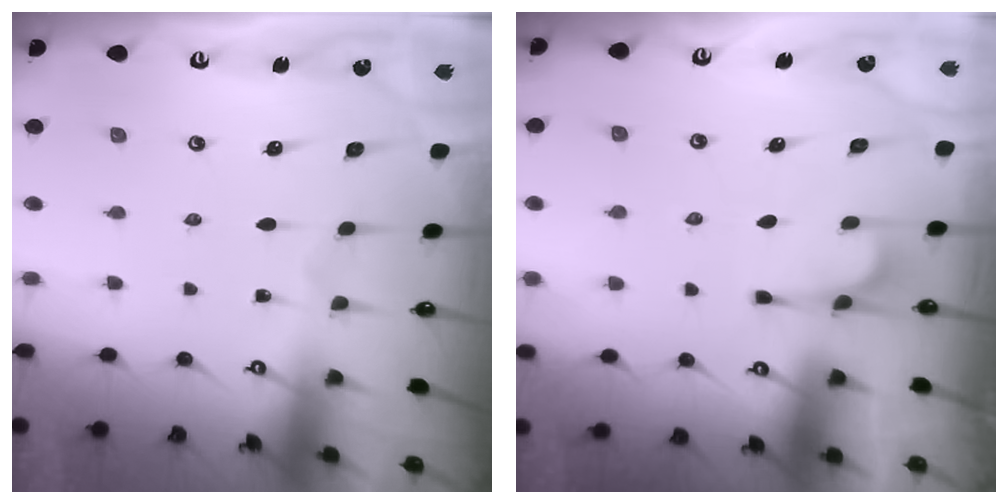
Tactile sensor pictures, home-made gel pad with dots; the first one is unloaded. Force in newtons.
{"total": 1.1, "press": 0.2, "slide": 1.1}